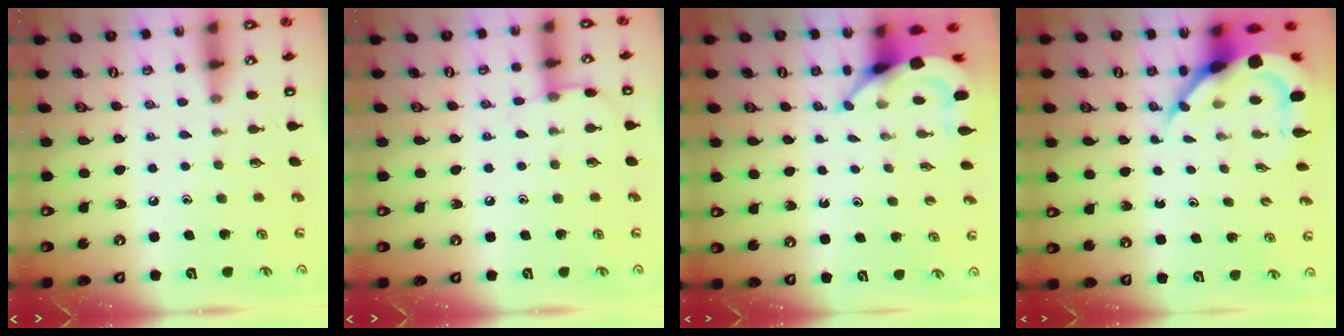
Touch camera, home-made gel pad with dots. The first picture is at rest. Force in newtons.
{"total": 6.0, "press": 5.9, "slide": 0.7}
{"total": 5.3, "press": 5.2, "slide": 0.5}
{"total": 9.9, "press": 9.8, "slide": 1.2}